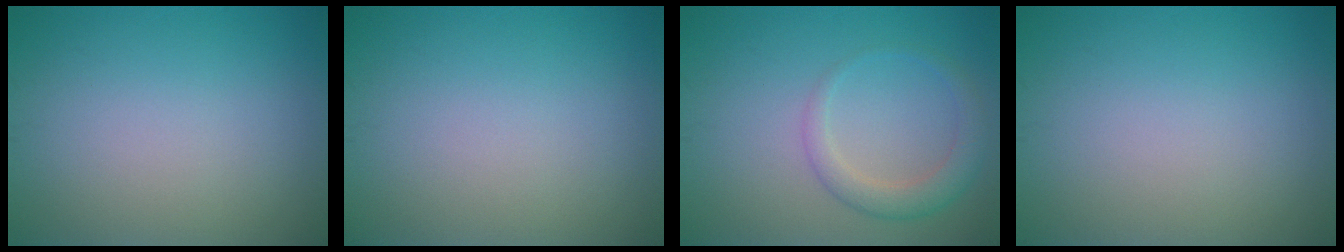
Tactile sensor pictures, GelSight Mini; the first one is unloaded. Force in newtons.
{"total": 0.0}
{"total": 2.8, "press": 2.8, "slide": 0.2}
{"total": 0.0}